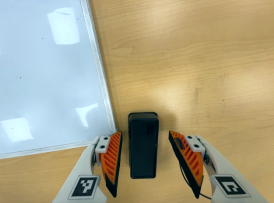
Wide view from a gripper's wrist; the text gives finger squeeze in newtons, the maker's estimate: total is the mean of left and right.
{"total": 0.0}